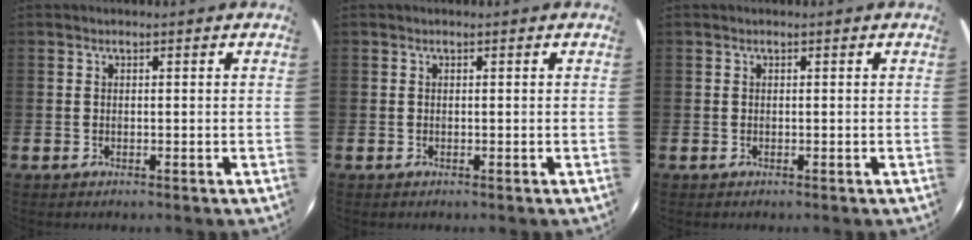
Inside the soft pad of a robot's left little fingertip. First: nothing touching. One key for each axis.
{"total": 0.0}
{"total": 0.0}